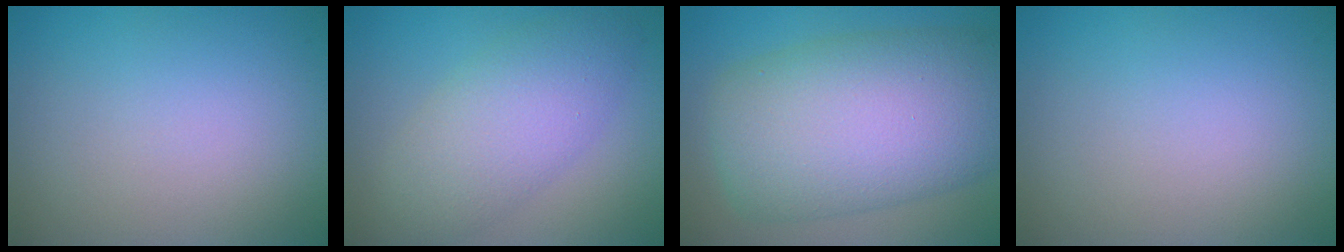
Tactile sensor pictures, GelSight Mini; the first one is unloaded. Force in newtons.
{"total": 5.5, "press": 5.5, "slide": 0.3}
{"total": 12.8, "press": 12.8, "slide": 0.5}
{"total": 0.0}